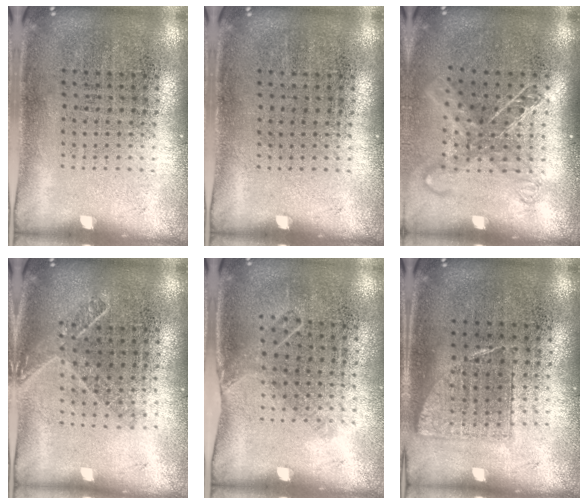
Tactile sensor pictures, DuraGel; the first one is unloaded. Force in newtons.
{"total": 0.0}
{"total": 1.4, "press": 1.2, "slide": 0.8}
{"total": 1.5, "press": 1.2, "slide": 0.9}
{"total": 1.0, "press": 0.8, "slide": 0.6}
{"total": 0.7, "press": 0.7, "slide": 0.2}